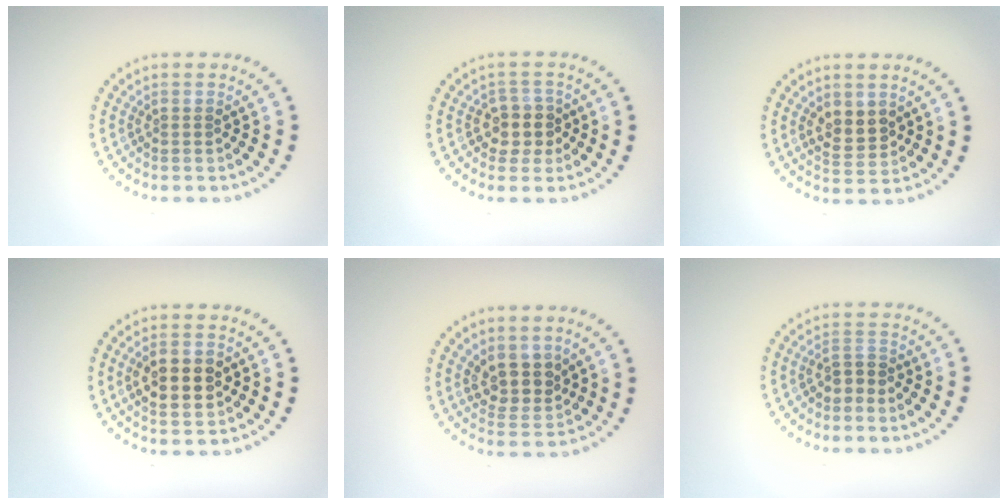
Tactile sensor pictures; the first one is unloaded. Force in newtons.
{"total": 2.6, "press": 2.3, "slide": 1.1}
{"total": 2.4, "press": 2.3, "slide": 0.7}
{"total": 4.4, "press": 4.4, "slide": 0.2}
{"total": 3.3, "press": 2.9, "slide": 1.6}
{"total": 1.9, "press": 1.6, "slide": 0.9}